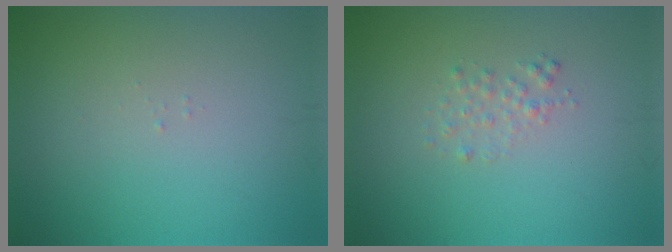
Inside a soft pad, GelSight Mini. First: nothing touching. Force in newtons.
{"total": 1.2, "press": 1.2, "slide": 0.0}